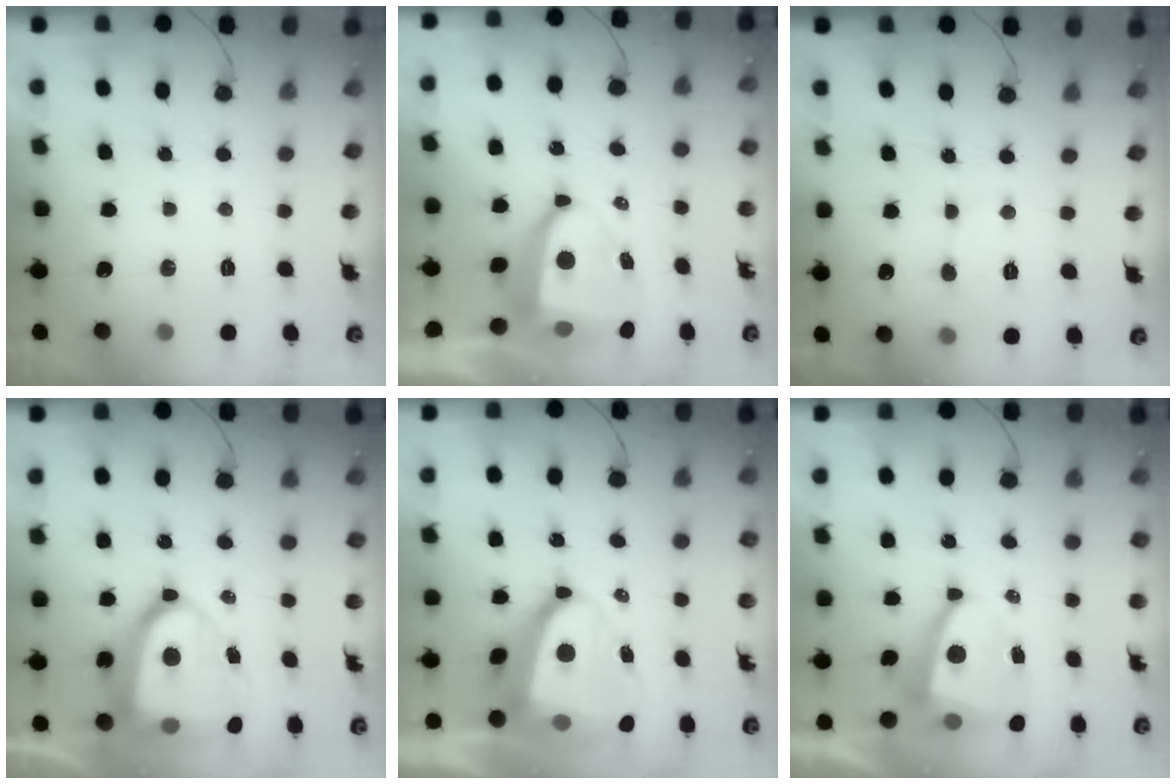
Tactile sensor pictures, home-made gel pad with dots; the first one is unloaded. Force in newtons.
{"total": 8.7, "press": 8.6, "slide": 1.1}
{"total": 2.4, "press": 2.4, "slide": 0.2}
{"total": 20.5, "press": 20.4, "slide": 1.8}
{"total": 13.8, "press": 13.7, "slide": 1.3}
{"total": 6.6, "press": 6.6, "slide": 0.7}